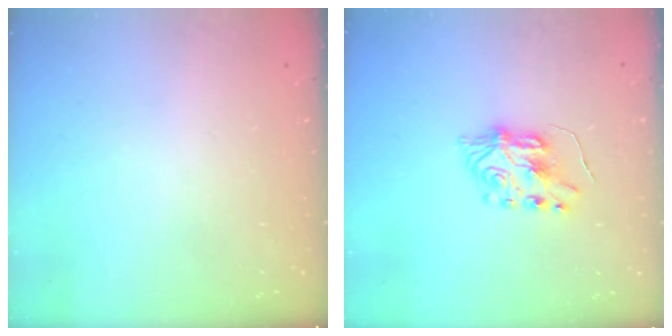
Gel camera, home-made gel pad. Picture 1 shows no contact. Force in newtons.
{"total": 7.5, "press": 7.5, "slide": 0.8}